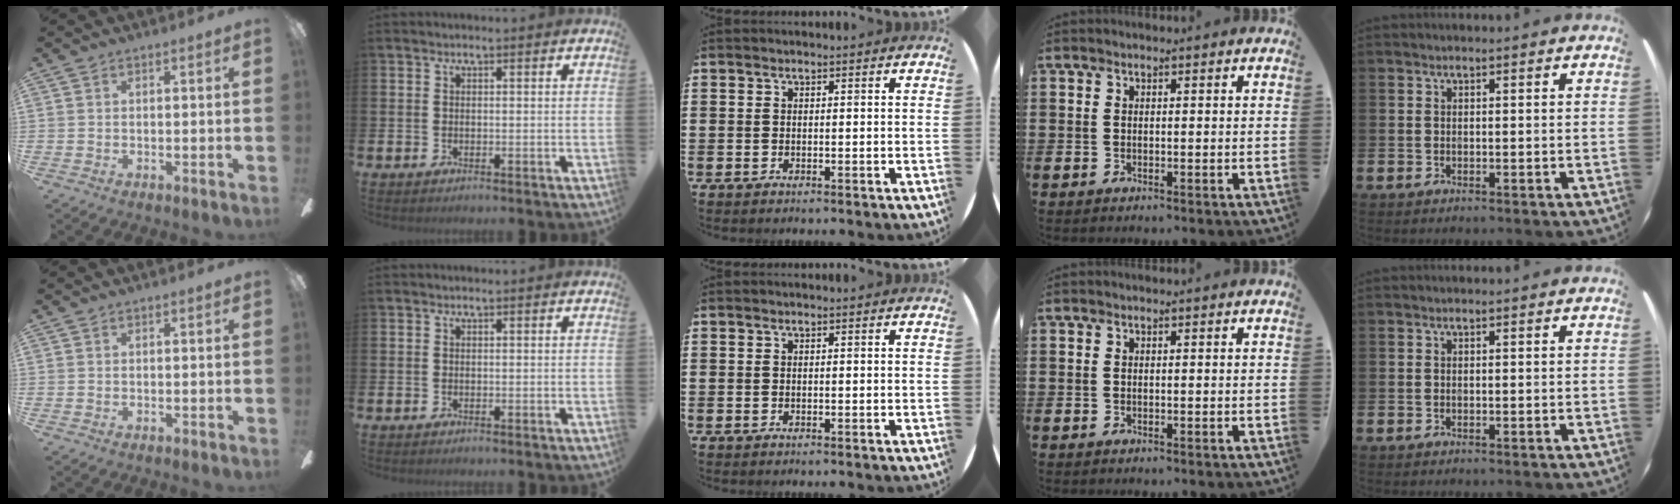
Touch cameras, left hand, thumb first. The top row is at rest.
{}